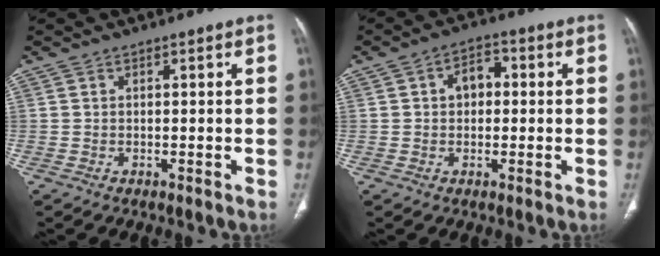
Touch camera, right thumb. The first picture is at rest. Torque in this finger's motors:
{"motor_torque": [-0.11, 0.30, 0.42, 0.32, 0.08]}